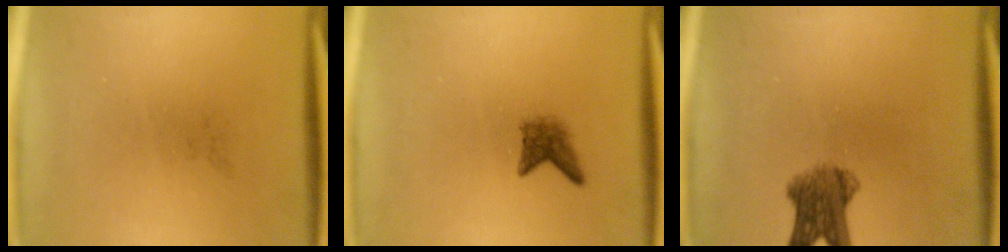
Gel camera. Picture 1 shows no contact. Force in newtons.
{"total": 2.1}
{"total": 5.7}